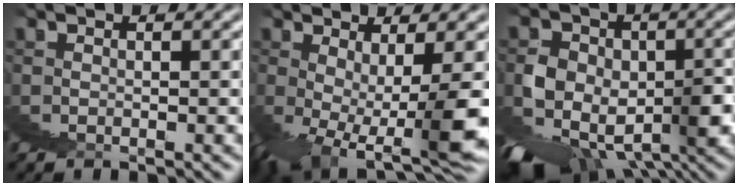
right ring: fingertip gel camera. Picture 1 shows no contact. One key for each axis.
{"total": 5.0, "fx": -2.0, "fy": -1.2, "fz": 4.4, "tx": -0.034, "ty": 0.005, "tz": -0.023}
{"total": 8.9, "fx": -2.9, "fy": 5.6, "fz": 6.2, "tx": -0.076, "ty": -0.030, "tz": -0.032}